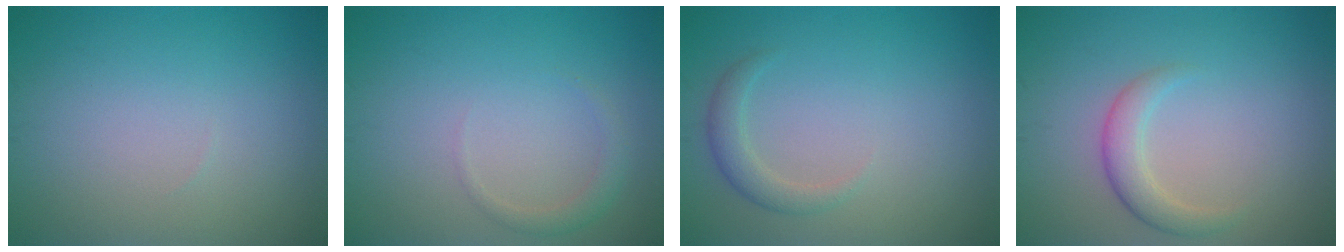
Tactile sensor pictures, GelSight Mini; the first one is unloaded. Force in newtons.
{"total": 1.3, "press": 1.3, "slide": 0.1}
{"total": 1.8, "press": 1.8, "slide": 0.2}
{"total": 2.4, "press": 2.4, "slide": 0.1}